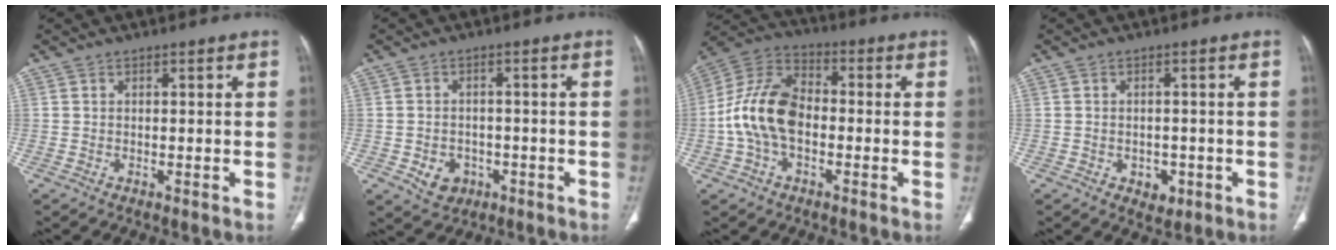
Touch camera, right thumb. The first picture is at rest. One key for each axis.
{"total": 5.2, "fx": -1.9, "fy": 4.3, "fz": 2.4, "tx": -0.023, "ty": 0.013, "tz": -0.019}
{"total": 13.8, "fx": -1.8, "fy": 8.7, "fz": 10.5, "tx": -0.205, "ty": 0.038, "tz": -0.043}
{"total": 3.4, "fx": -1.2, "fy": 2.5, "fz": 1.9, "tx": -0.015, "ty": 0.003, "tz": -0.009}